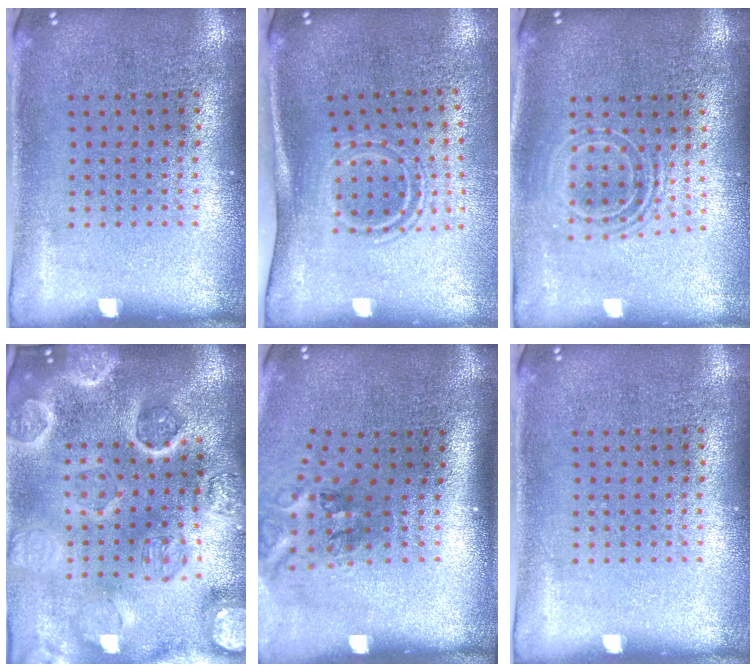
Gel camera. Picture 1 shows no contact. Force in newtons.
{"total": 1.6, "press": 1.0, "slide": 1.3}
{"total": 1.7, "press": 1.3, "slide": 1.1}
{"total": 5.1, "press": 4.4, "slide": 2.6}
{"total": 1.8, "press": 1.1, "slide": 1.4}
{"total": 0.0}